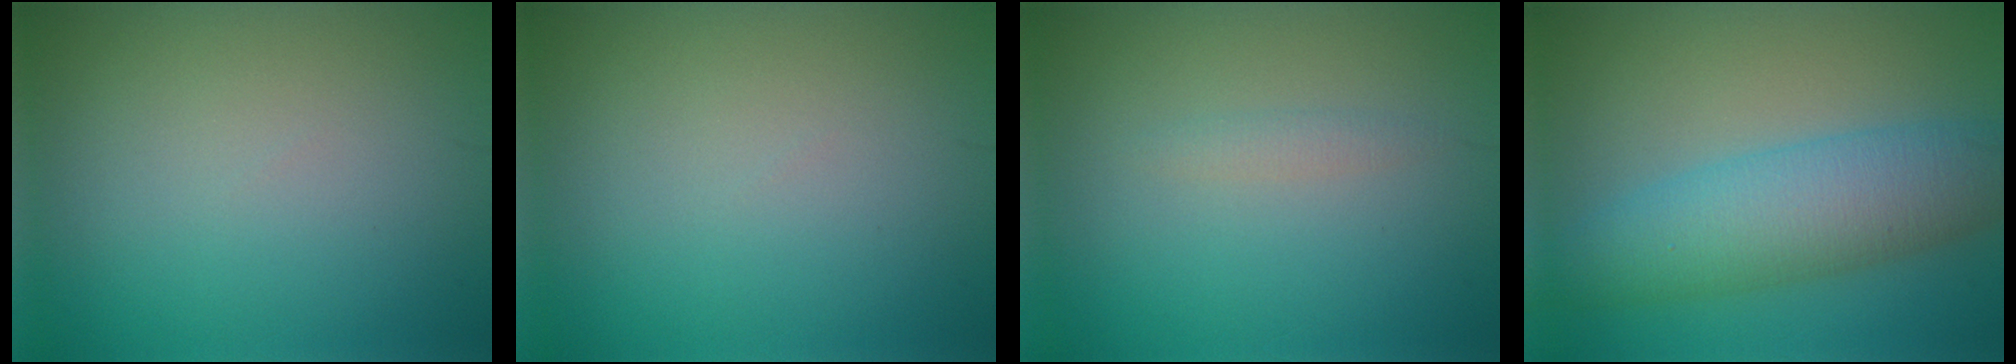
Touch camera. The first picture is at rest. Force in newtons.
{"total": 0.0}
{"total": 0.9, "press": 0.9, "slide": 0.0}
{"total": 7.2, "press": 7.2, "slide": 0.2}